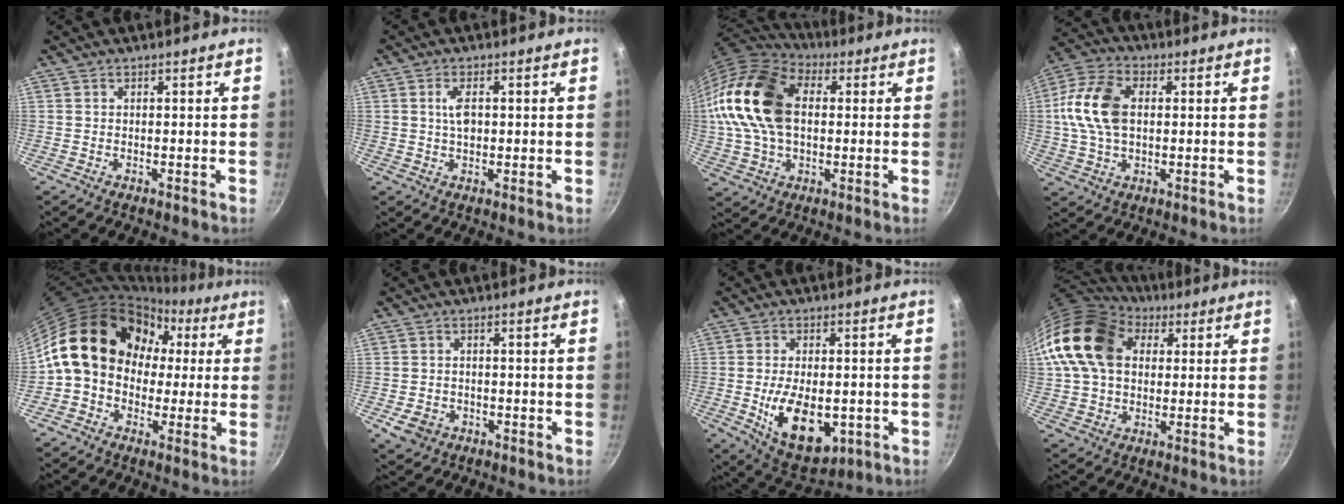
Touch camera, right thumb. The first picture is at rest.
{"total": 3.8, "force": [0.5, 1.9, 3.2], "torque": [-0.051, 0.005, 0.009]}
{"total": 20.4, "force": [2.6, 13.7, 14.9], "torque": [-0.281, 0.028, 0.039]}
{"total": 13.3, "force": [1.3, 8.6, 10.1], "torque": [-0.187, 0.019, 0.012]}
{"total": 17.9, "force": [1.6, 14.6, 10.3], "torque": [-0.135, 0.057, 0.013]}
{"total": 4.9, "force": [-1.9, 3.9, 2.3], "torque": [-0.040, 0.015, -0.023]}
{"total": 14.5, "force": [-3.1, 8.3, 11.5], "torque": [-0.164, -0.004, -0.033]}
{"total": 17.7, "force": [4.5, 13.1, 11.0], "torque": [-0.189, 0.021, 0.069]}